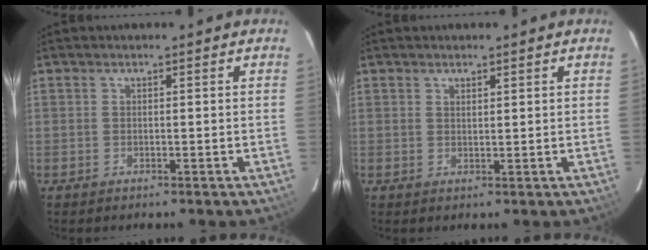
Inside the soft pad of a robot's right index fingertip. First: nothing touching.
{"total": 1.1, "force": [0.9, 0.3, 0.5], "torque": [-0.007, 0.000, 0.016]}